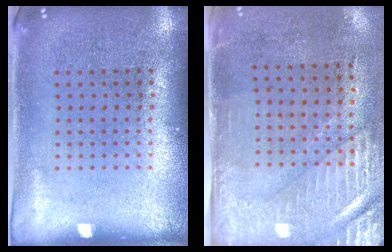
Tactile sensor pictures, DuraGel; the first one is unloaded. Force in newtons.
{"total": 2.8, "press": 2.4, "slide": 1.4}